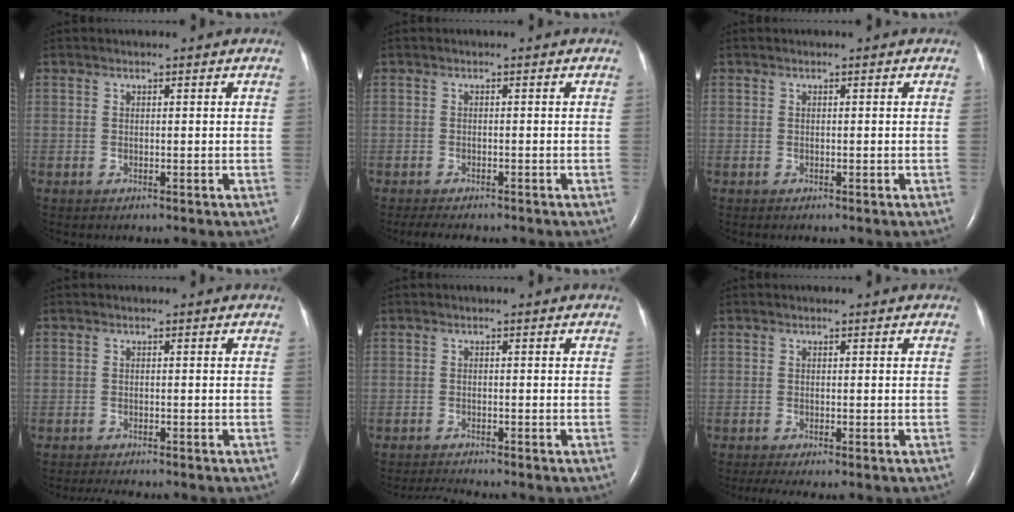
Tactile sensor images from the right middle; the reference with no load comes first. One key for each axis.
{"total": 5.8, "fx": -4.9, "fy": 1.4, "fz": 2.8, "tx": -0.042, "ty": -0.011, "tz": -0.068}
{"total": 0.0}
{"total": 3.1, "fx": -2.8, "fy": 0.3, "fz": 1.3, "tx": -0.020, "ty": -0.008, "tz": -0.039}
{"total": 2.2, "fx": -2.1, "fy": -0.8, "fz": 0.1, "tx": -0.012, "ty": -0.015, "tz": -0.039}
{"total": 2.7, "fx": -2.1, "fy": 0.2, "fz": 1.8, "tx": -0.033, "ty": -0.010, "tz": -0.034}